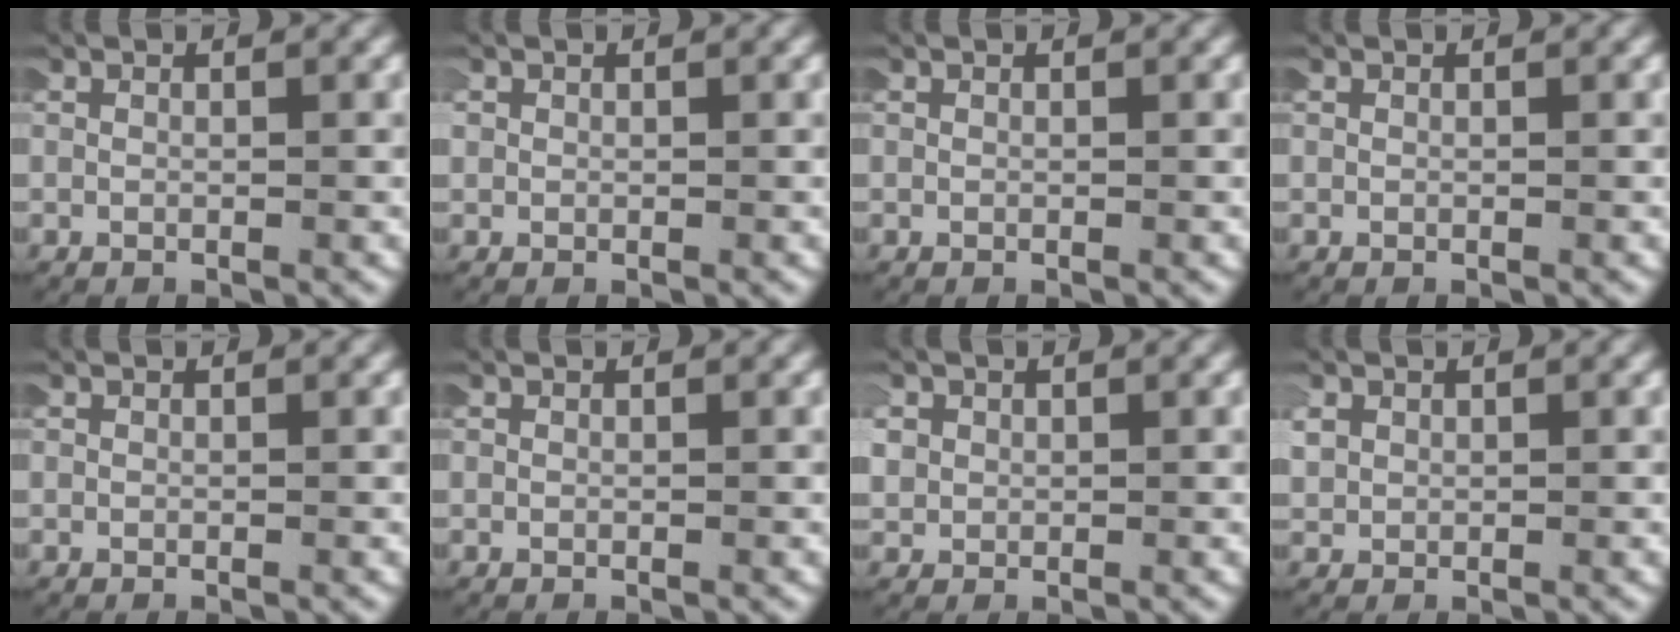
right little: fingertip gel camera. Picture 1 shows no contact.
{"total": 0.6, "force": [0.1, 0.6, -0.1], "torque": [-0.001, 0.003, 0.000]}
{"total": 0.0}
{"total": 0.0}
{"total": 0.0}
{"total": 0.0}
{"total": 2.5, "force": [0.4, 2.3, 0.9], "torque": [-0.040, 0.000, 0.008]}
{"total": 1.8, "force": [0.6, 1.5, 0.7], "torque": [-0.032, -0.002, 0.014]}